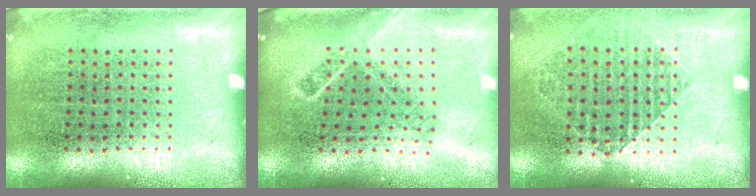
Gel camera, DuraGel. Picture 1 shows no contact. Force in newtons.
{"total": 1.7, "press": 1.2, "slide": 1.1}
{"total": 1.2, "press": 1.2, "slide": 0.4}